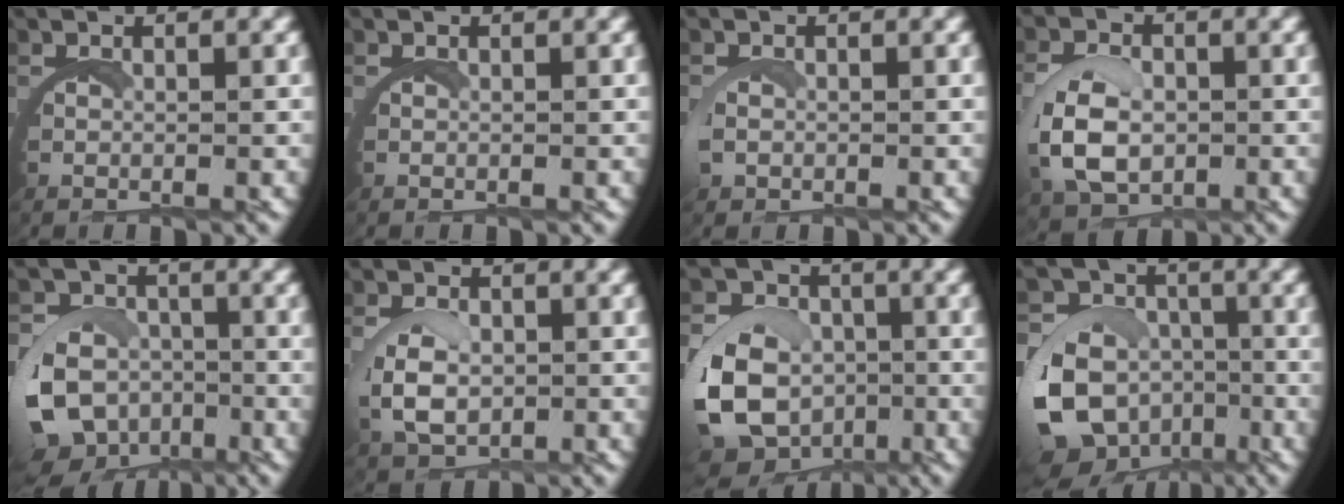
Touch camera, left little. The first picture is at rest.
{"total": 0.0}
{"total": 0.8, "force": [0.3, 0.5, 0.5], "torque": [-0.032, -0.008, 0.006]}
{"total": 4.7, "force": [0.2, 3.2, 3.4], "torque": [-0.091, -0.009, 0.009]}
{"total": 8.3, "force": [-3.1, 7.3, 2.6], "torque": [-0.065, -0.045, -0.049]}
{"total": 3.4, "force": [0.4, 2.3, 2.5], "torque": [-0.069, -0.010, 0.014]}
{"total": 8.7, "force": [-2.8, 7.4, 3.7], "torque": [-0.096, -0.040, -0.043]}
{"total": 10.9, "force": [-3.6, 9.6, 4.0], "torque": [-0.099, -0.055, -0.057]}